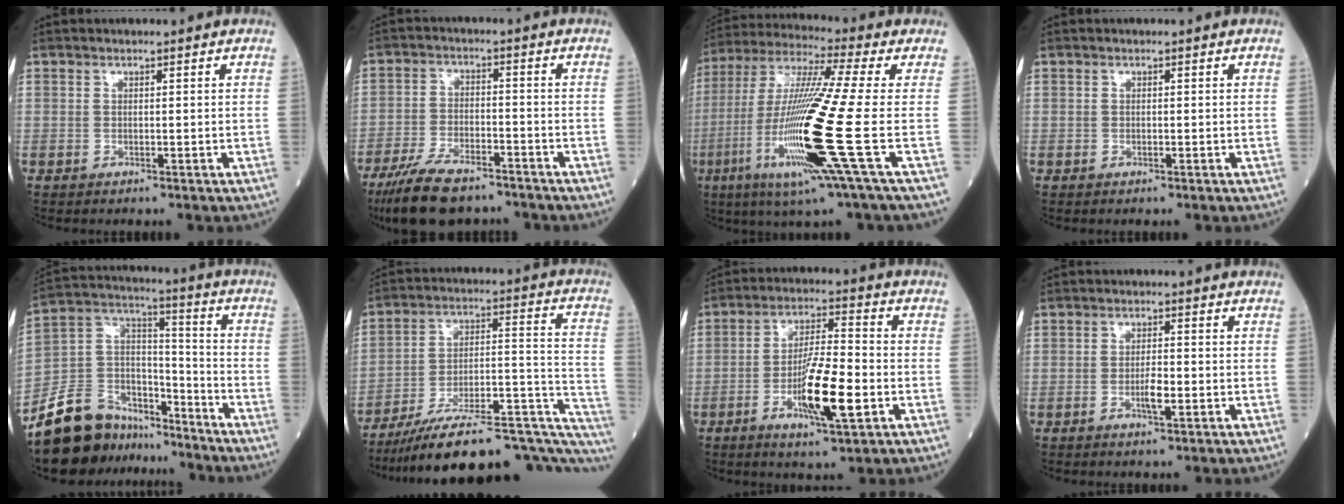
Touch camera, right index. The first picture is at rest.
{"total": 11.7, "force": [-9.1, 3.6, 6.3], "torque": [-0.119, -0.021, -0.159]}
{"total": 19.9, "force": [-5.4, -1.0, 19.1], "torque": [-0.408, -0.030, -0.117]}
{"total": 0.0}
{"total": 15.5, "force": [-13.1, 7.4, 3.5], "torque": [-0.067, 0.072, -0.234]}
{"total": 27.0, "force": [-20.3, 5.5, 16.9], "torque": [-0.182, 0.030, -0.295]}
{"total": 11.2, "force": [-3.5, 1.5, 10.5], "torque": [-0.190, -0.007, -0.062]}
{"total": 2.9, "force": [-1.0, 0.6, 2.7], "torque": [-0.050, 0.001, -0.015]}